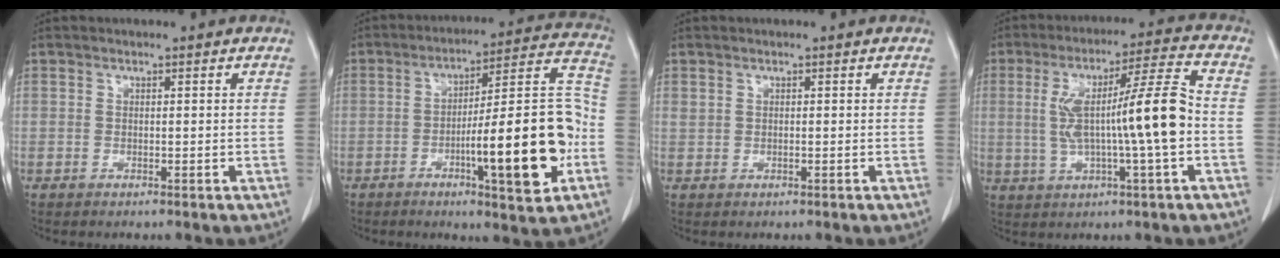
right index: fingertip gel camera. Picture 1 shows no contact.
{"total": 18.9, "force": [-5.5, 2.3, 17.9], "torque": [-0.249, 0.018, -0.076]}
{"total": 0.6, "force": [0.2, 0.4, 0.4], "torque": [-0.014, 0.004, 0.009]}
{"total": 13.7, "force": [-0.7, 0.2, 13.6], "torque": [-0.242, 0.019, -0.012]}